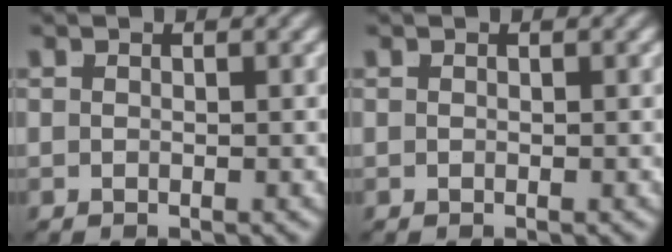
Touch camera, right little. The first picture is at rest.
{"total": 0.0}